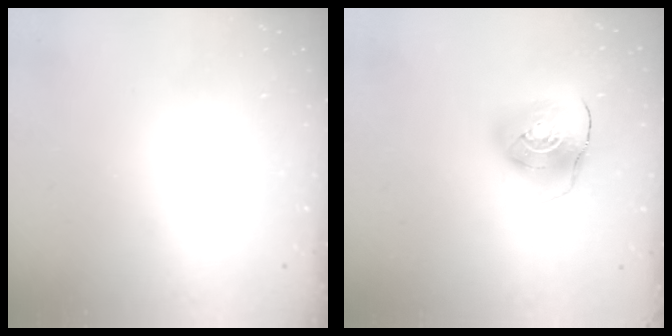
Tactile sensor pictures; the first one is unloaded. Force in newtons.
{"total": 10.2, "press": 10.1, "slide": 1.4}